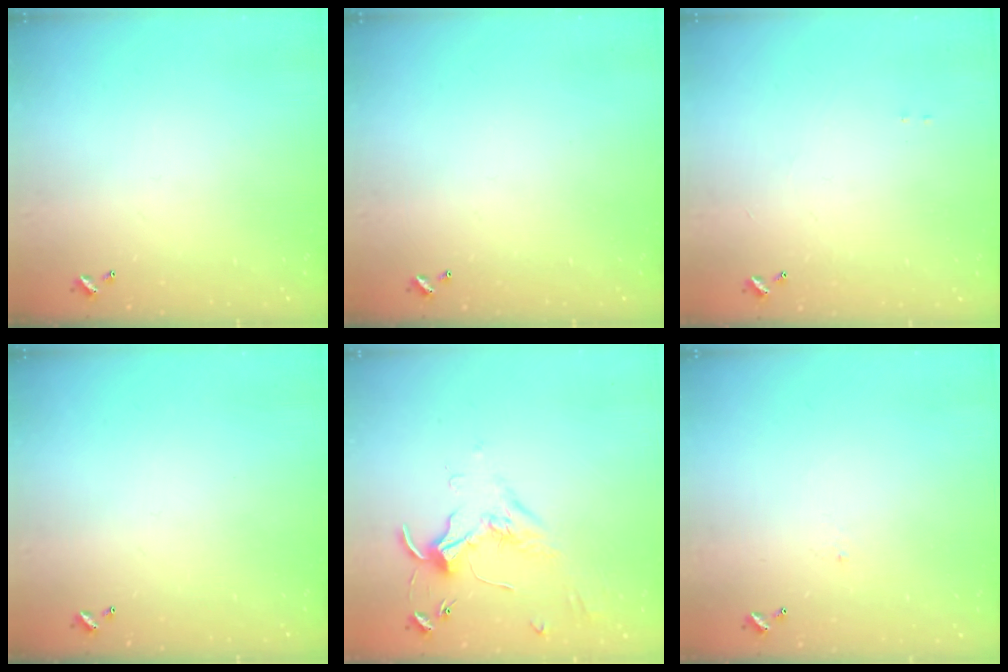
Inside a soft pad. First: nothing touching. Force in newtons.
{"total": 0.0}
{"total": 0.9, "press": 0.8, "slide": 0.5}
{"total": 0.0}
{"total": 1.8, "press": 1.8, "slide": 0.4}
{"total": 0.8, "press": 0.7, "slide": 0.5}